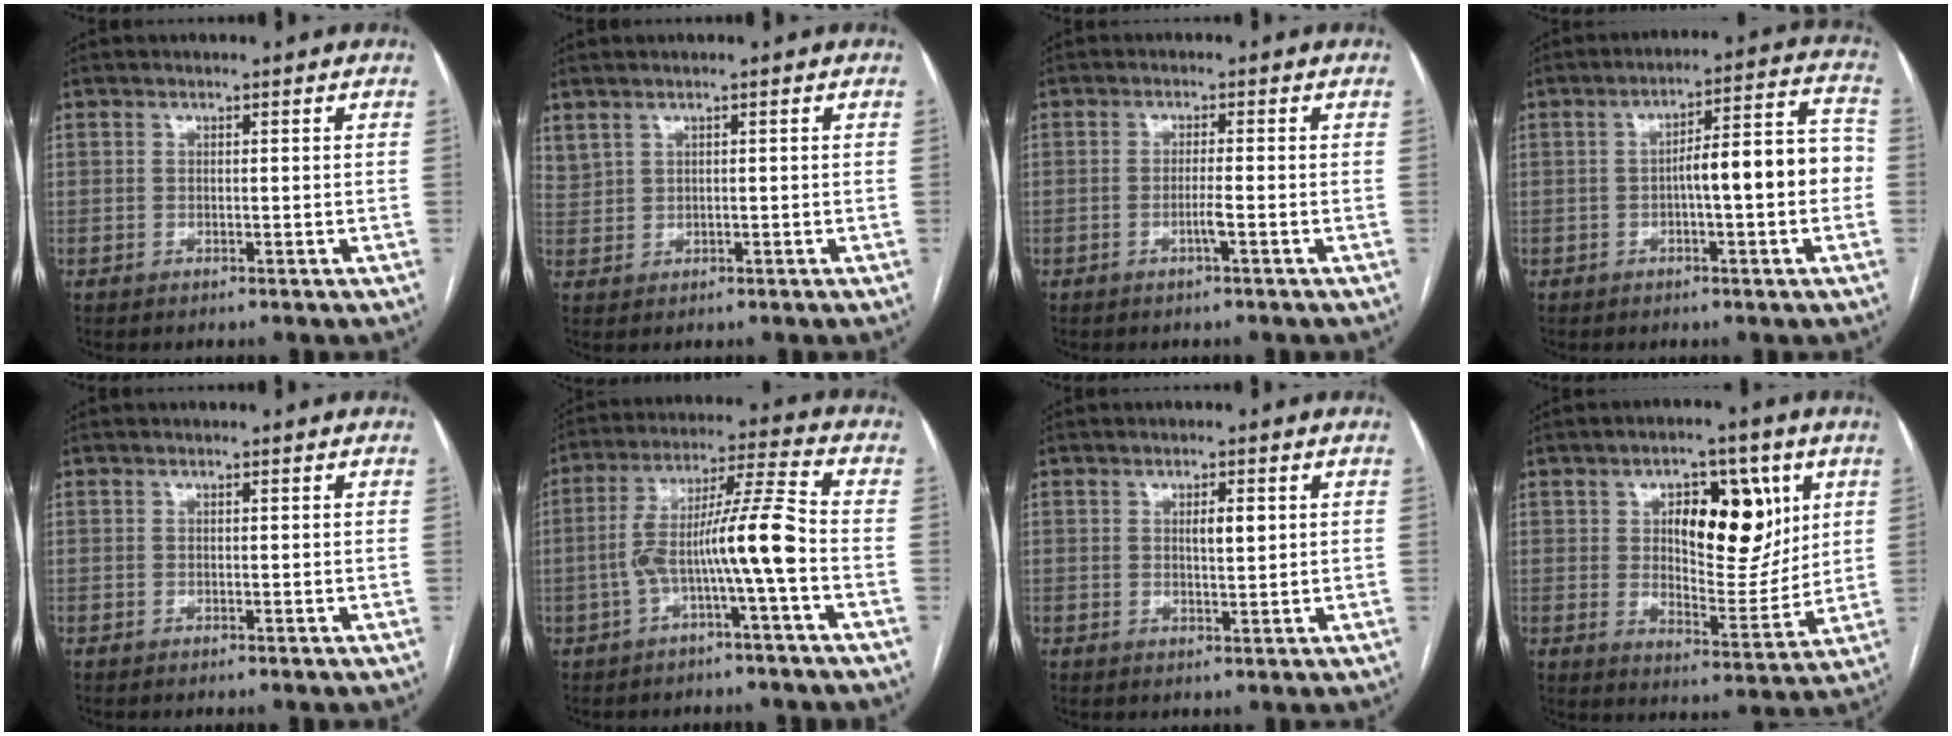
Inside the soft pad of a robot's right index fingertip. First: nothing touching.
{"total": 2.1, "force": [1.8, 1.1, 0.5], "torque": [-0.014, 0.006, 0.043]}
{"total": 2.1, "force": [-0.9, -0.3, 1.9], "torque": [-0.035, -0.002, -0.017]}
{"total": 10.2, "force": [-1.2, 1.9, 10.0], "torque": [-0.134, 0.041, -0.017]}
{"total": 0.0}
{"total": 10.6, "force": [-2.7, -0.4, 10.2], "torque": [-0.186, 0.034, -0.050]}
{"total": 2.6, "force": [0.7, 0.9, 2.4], "torque": [-0.035, -0.002, 0.013]}
{"total": 13.4, "force": [4.5, 5.9, 11.1], "torque": [-0.153, 0.009, 0.078]}